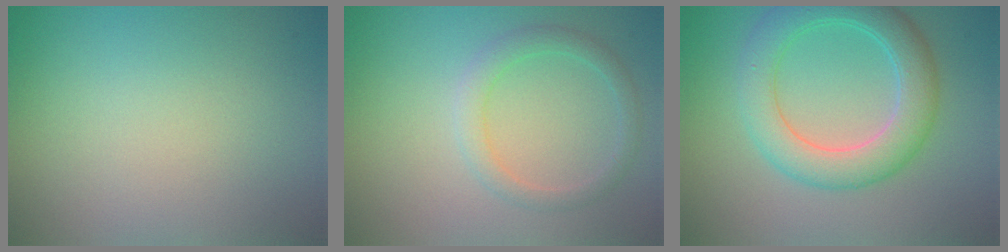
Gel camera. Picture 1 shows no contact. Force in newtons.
{"total": 2.1, "press": 2.1, "slide": 0.2}
{"total": 5.4, "press": 5.4, "slide": 0.1}